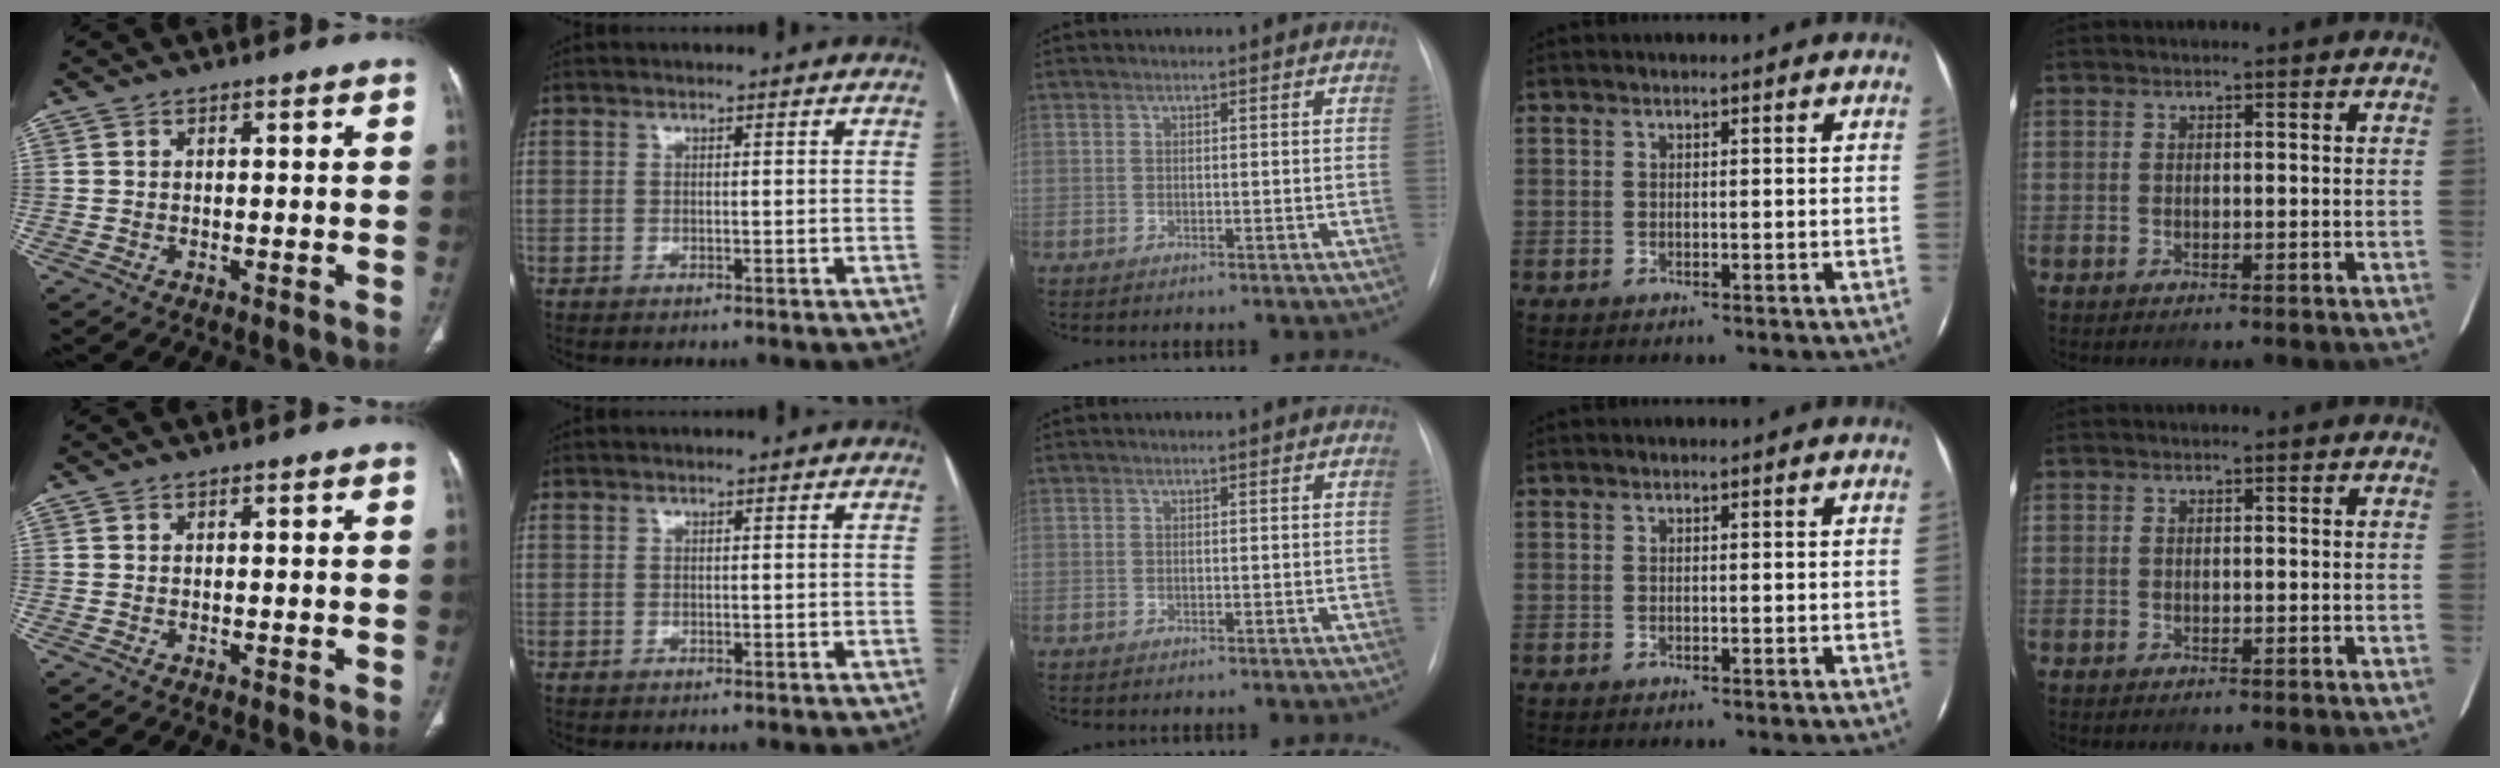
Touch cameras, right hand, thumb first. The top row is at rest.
{}